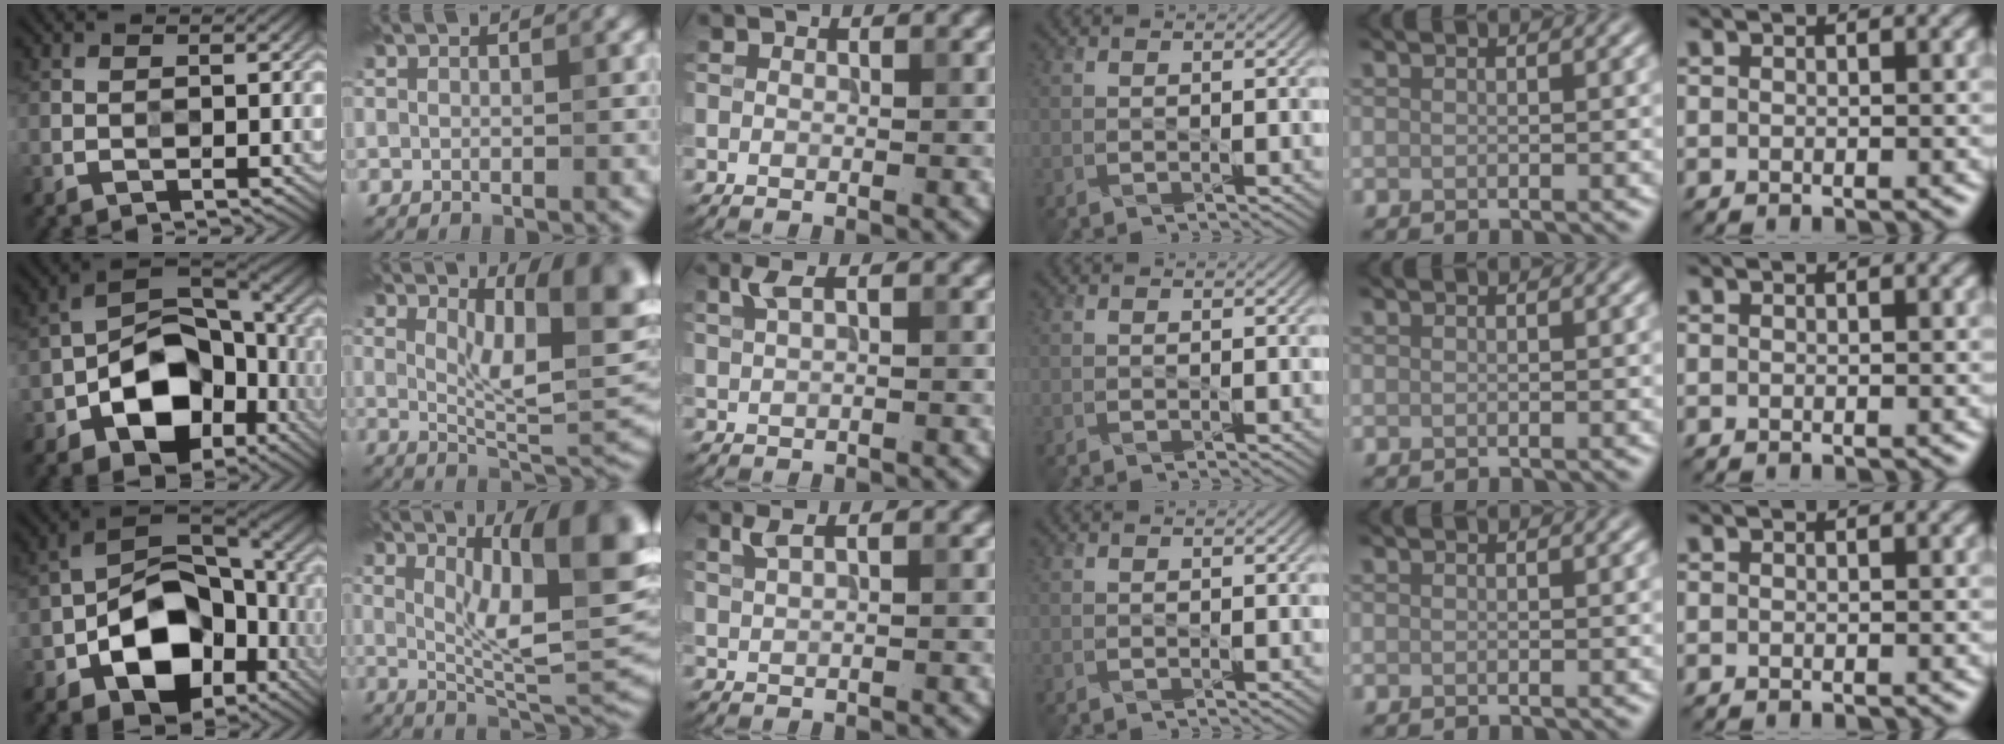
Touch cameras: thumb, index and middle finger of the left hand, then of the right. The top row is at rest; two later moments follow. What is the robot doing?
{"motion": "press", "object": "stopwatch"}